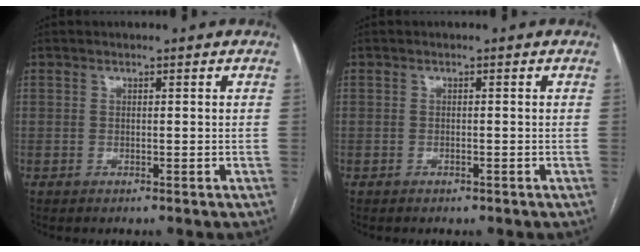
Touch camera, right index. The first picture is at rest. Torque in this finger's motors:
{"motor_torque": [0.28, -0.07, 0.02, 0.00]}